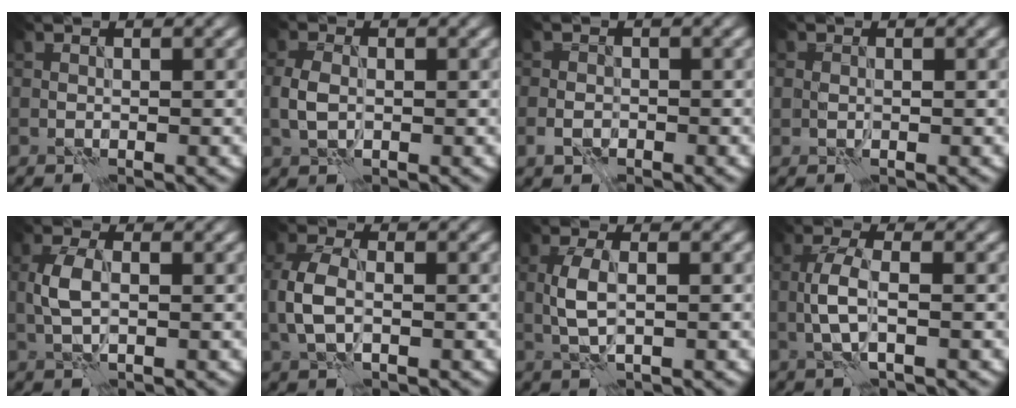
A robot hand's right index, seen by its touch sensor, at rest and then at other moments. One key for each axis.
{"total": 2.6, "fx": -0.3, "fy": 1.7, "fz": 1.9, "tx": -0.046, "ty": 0.000, "tz": -0.006}
{"total": 1.9, "fx": -0.9, "fy": 1.4, "fz": 1.0, "tx": -0.017, "ty": 0.000, "tz": -0.023}
{"total": 1.2, "fx": 0.0, "fy": 0.9, "fz": 0.8, "tx": -0.014, "ty": -0.001, "tz": 0.003}
{"total": 3.1, "fx": 0.0, "fy": 1.6, "fz": 2.7, "tx": -0.063, "ty": 0.002, "tz": -0.001}
{"total": 4.1, "fx": -0.4, "fy": 2.5, "fz": 3.2, "tx": -0.079, "ty": 0.003, "tz": -0.011}
{"total": 2.9, "fx": 0.0, "fy": 1.0, "fz": 2.8, "tx": -0.065, "ty": 0.003, "tz": -0.001}
{"total": 3.1, "fx": -0.6, "fy": 0.9, "fz": 2.9, "tx": -0.066, "ty": 0.005, "tz": -0.016}